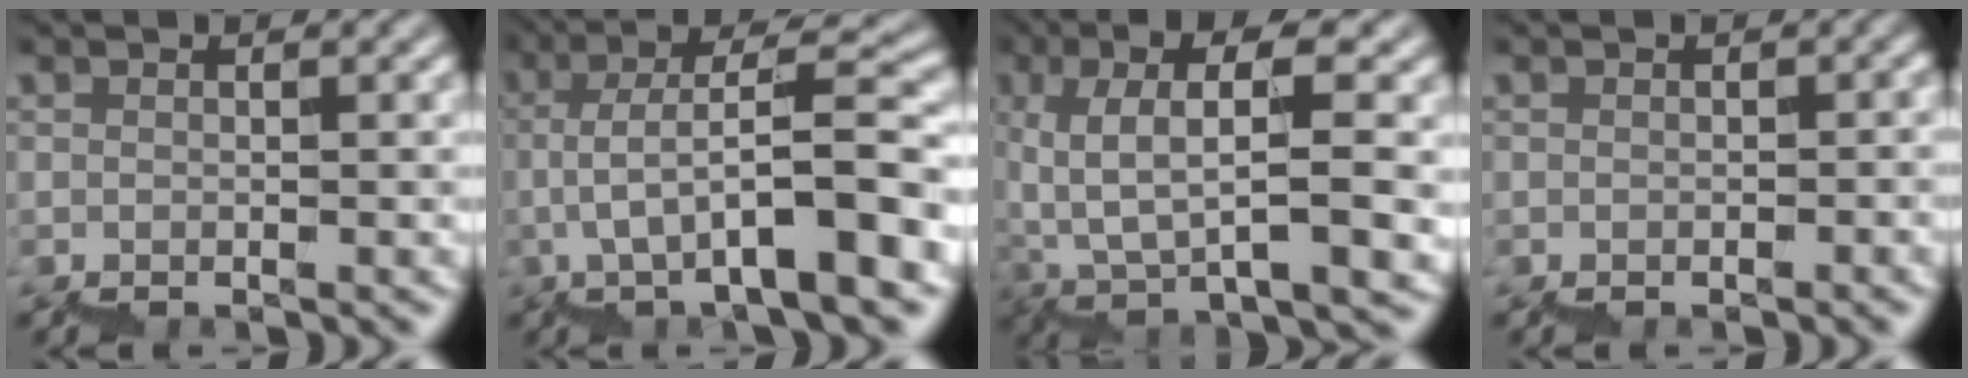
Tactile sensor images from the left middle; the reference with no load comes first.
{"total": 9.1, "force": [-1.9, 2.2, 8.7], "torque": [-0.145, 0.037, -0.022]}
{"total": 7.0, "force": [2.1, 1.8, 6.4], "torque": [-0.120, 0.022, 0.040]}
{"total": 0.7, "force": [-0.7, 0.1, 0.0], "torque": [-0.005, 0.008, -0.003]}